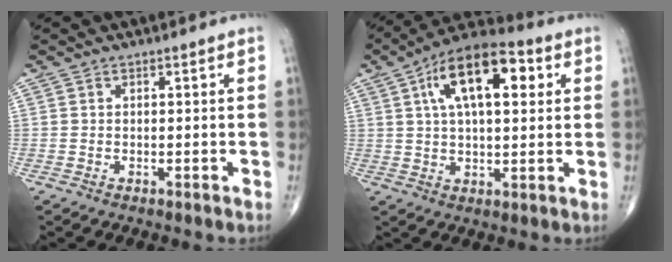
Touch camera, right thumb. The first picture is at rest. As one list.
[{"total": 16.0, "force": [5.1, 7.3, 13.3], "torque": [-0.203, 0.015, 0.076]}]